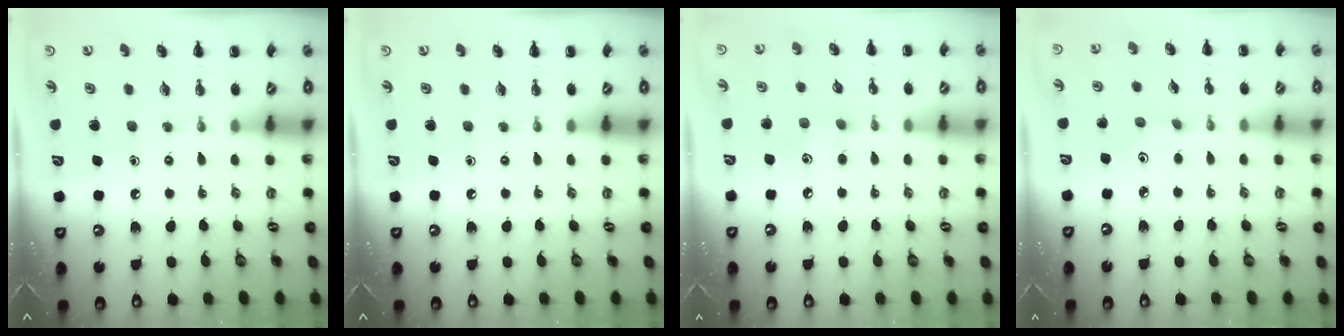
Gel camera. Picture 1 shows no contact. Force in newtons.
{"total": 0.0}
{"total": 4.5, "press": 4.4, "slide": 1.1}
{"total": 1.4, "press": 1.3, "slide": 0.4}